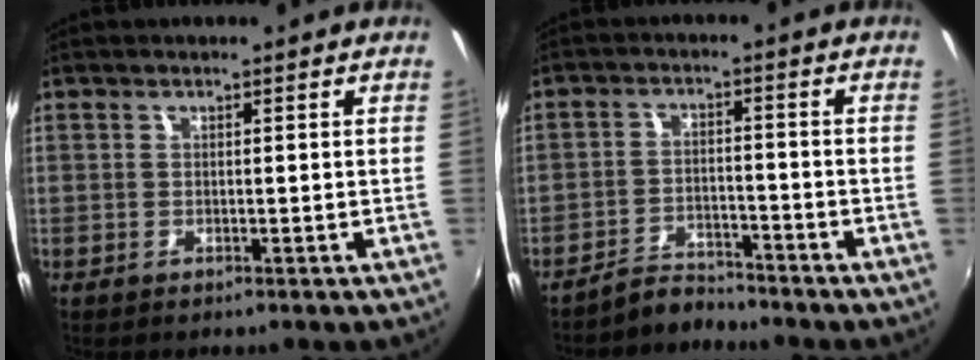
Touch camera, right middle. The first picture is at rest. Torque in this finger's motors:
{"motor_torque": [0.35, -0.61, 0.00, 0.01]}